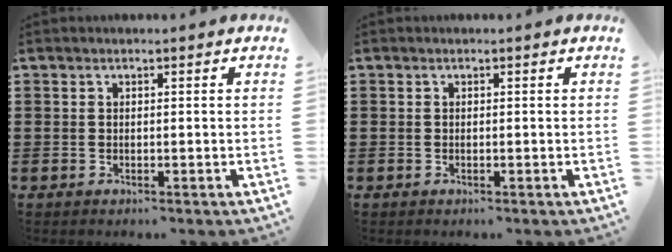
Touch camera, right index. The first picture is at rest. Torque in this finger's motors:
{"motor_torque": [0.38, 1.08, 0.00, 0.01]}